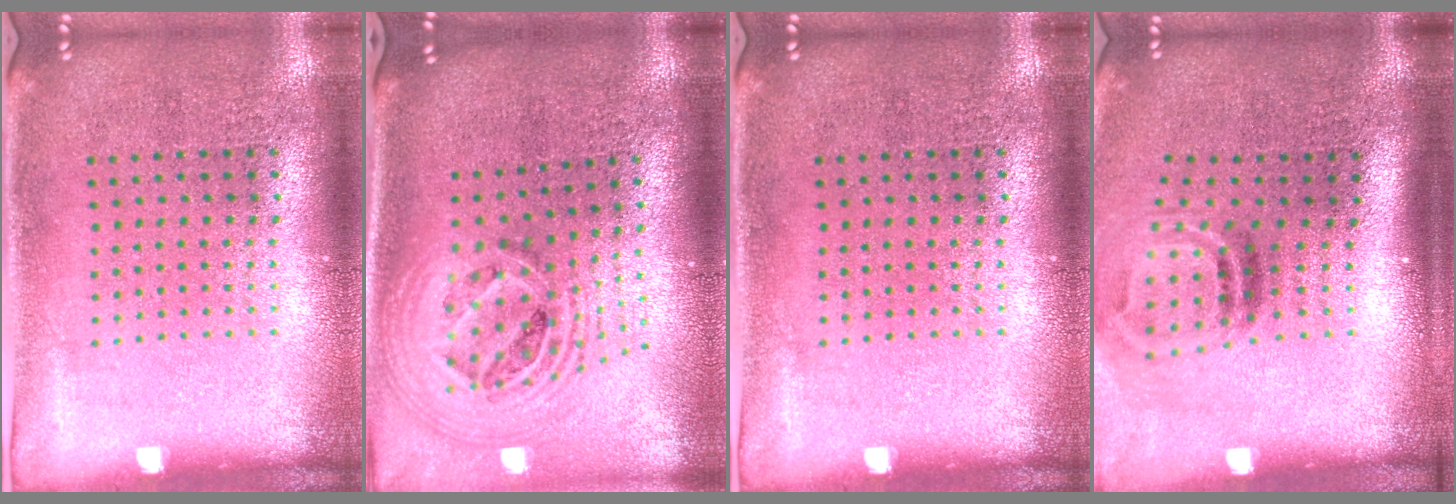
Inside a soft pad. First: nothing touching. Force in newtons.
{"total": 2.7, "press": 1.9, "slide": 1.9}
{"total": 0.0}
{"total": 2.1, "press": 1.3, "slide": 1.7}